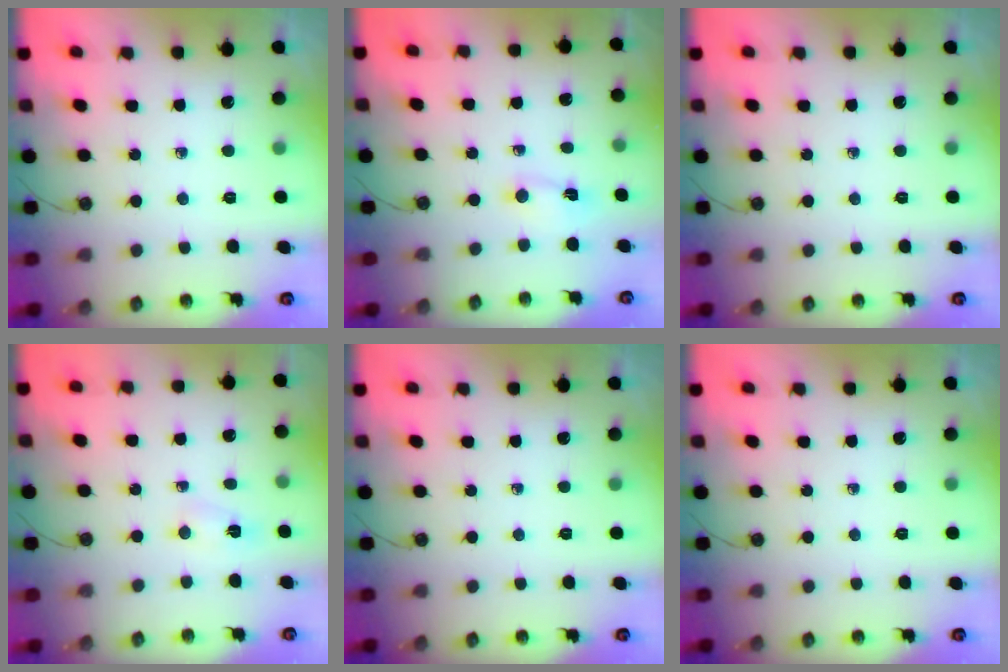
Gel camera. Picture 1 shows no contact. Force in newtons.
{"total": 1.1, "press": 1.0, "slide": 0.4}
{"total": 0.0}
{"total": 2.1, "press": 2.0, "slide": 0.4}
{"total": 0.0}
{"total": 0.0}